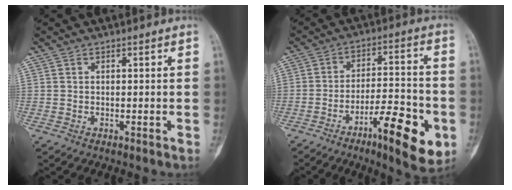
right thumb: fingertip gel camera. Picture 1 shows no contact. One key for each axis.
{"total": 15.1, "fx": -6.4, "fy": 4.2, "fz": 13.0, "tx": -0.184, "ty": 0.030, "tz": -0.095}